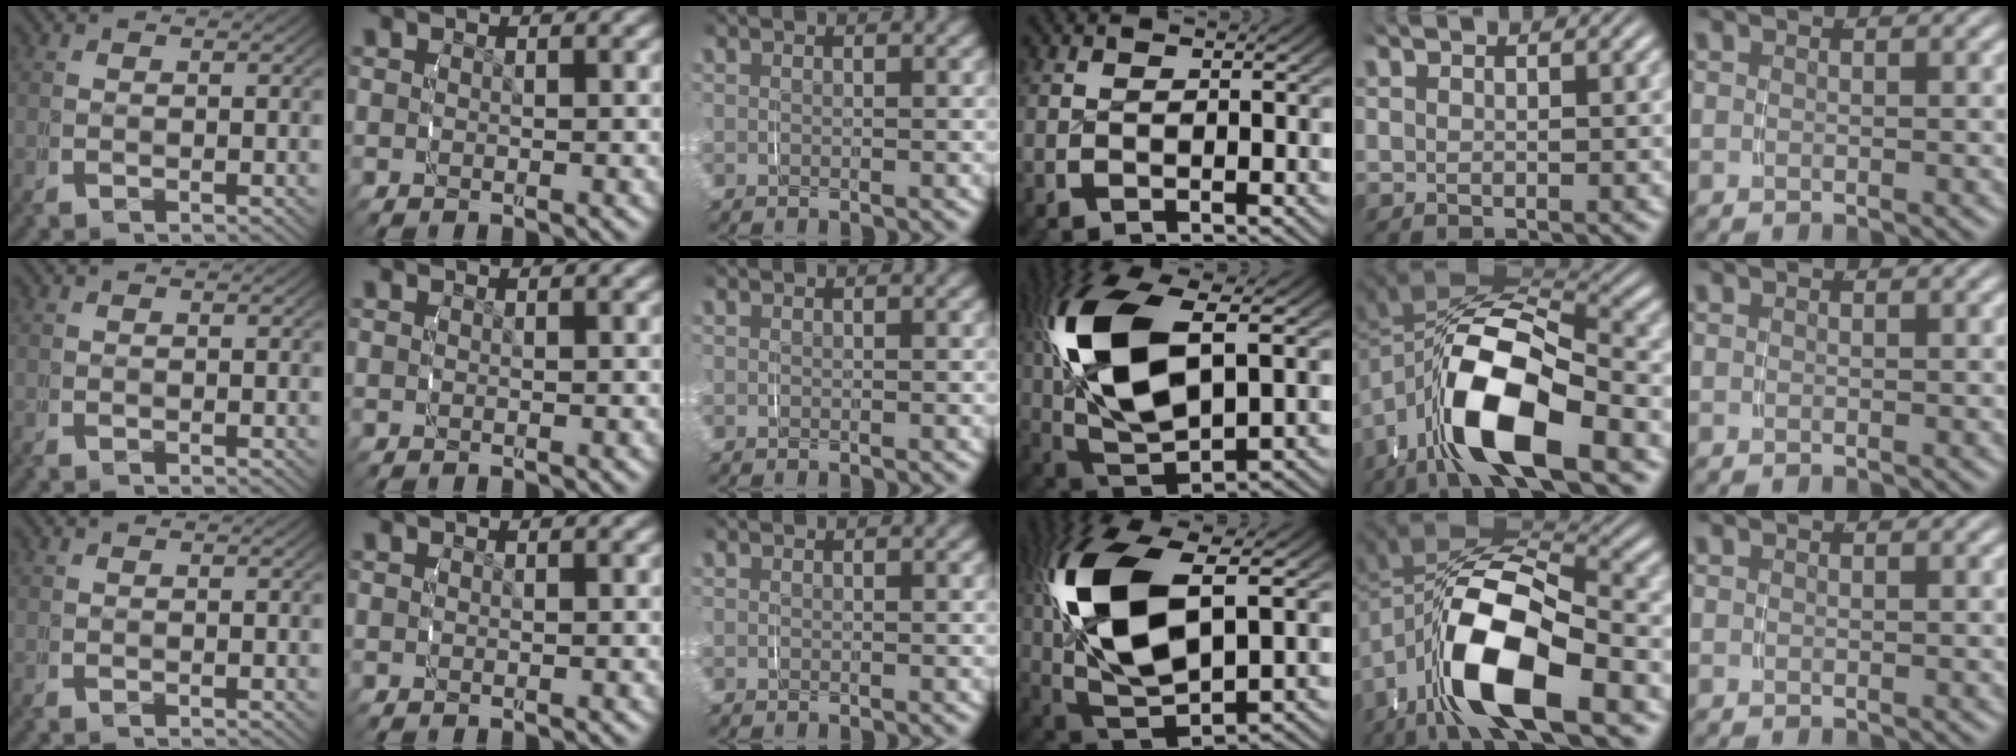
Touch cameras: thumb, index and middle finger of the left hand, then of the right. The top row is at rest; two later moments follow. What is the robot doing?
{"motion": "grasp_and_lifting", "object": "fork"}